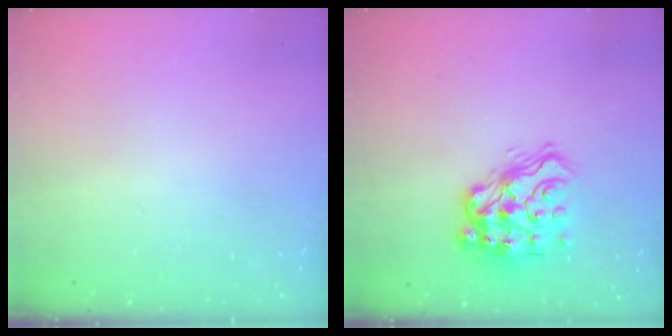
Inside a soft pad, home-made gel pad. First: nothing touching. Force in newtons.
{"total": 16.0, "press": 15.9, "slide": 1.2}